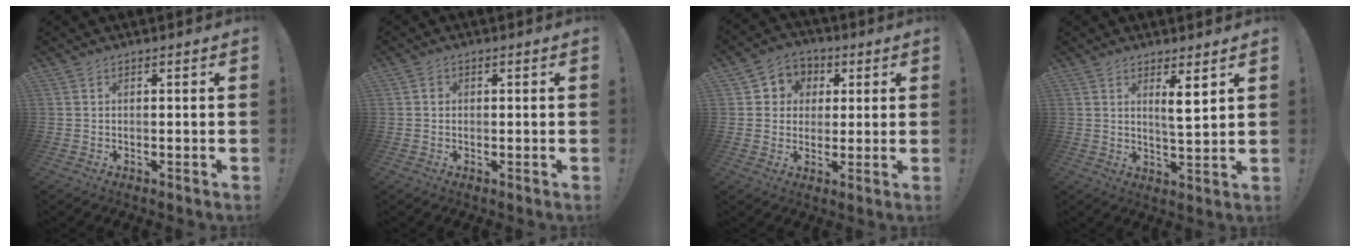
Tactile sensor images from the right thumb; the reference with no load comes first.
{"total": 1.1, "force": [-0.2, 1.0, 0.5], "torque": [0.000, 0.000, -0.006]}
{"total": 7.1, "force": [0.4, 6.9, 1.6], "torque": [-0.011, -0.001, 0.012]}
{"total": 5.7, "force": [3.2, 0.5, 4.7], "torque": [-0.069, -0.024, 0.047]}